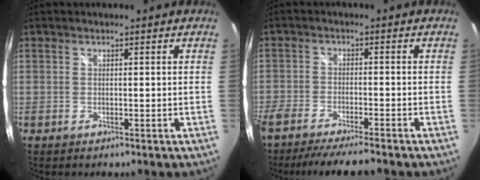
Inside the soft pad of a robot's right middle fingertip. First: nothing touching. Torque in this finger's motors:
{"motor_torque": [1.19, -0.95, 0.40, 0.15]}